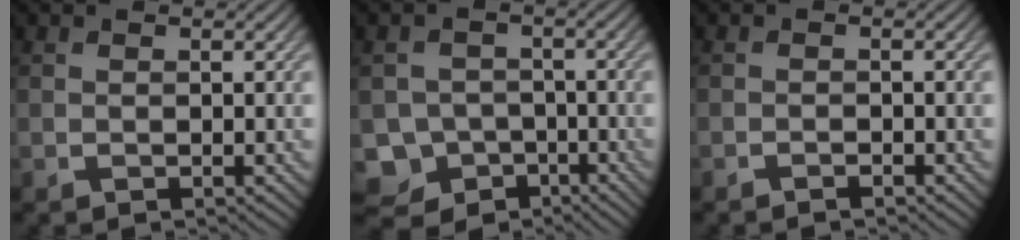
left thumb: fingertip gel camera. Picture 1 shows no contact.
{"total": 8.2, "force": [-4.6, 6.4, 2.0], "torque": [-0.055, -0.021, -0.083]}
{"total": 1.0, "force": [-0.9, 0.1, 0.3], "torque": [-0.006, -0.001, -0.017]}